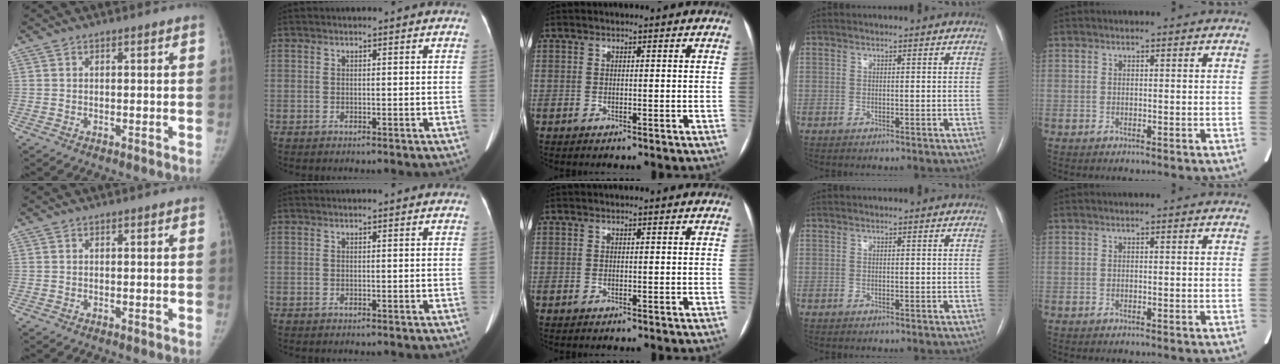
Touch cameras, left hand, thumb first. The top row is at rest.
{}